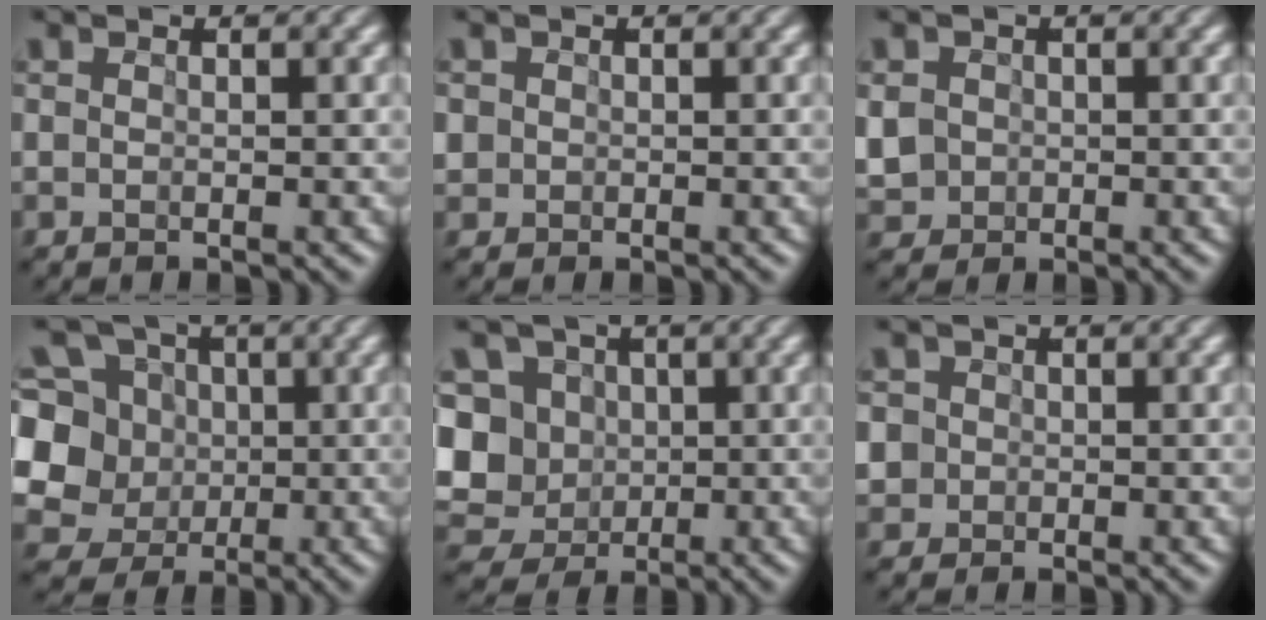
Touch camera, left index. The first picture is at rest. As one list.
[{"total": 2.3, "force": [0.2, 2.2, 0.6], "torque": [-0.013, 0.025, -0.002]}, {"total": 4.1, "force": [-0.8, 3.8, 1.2], "torque": [-0.047, 0.011, -0.011]}, {"total": 10.6, "force": [0.7, 9.6, 4.3], "torque": [-0.166, 0.027, 0.009]}, {"total": 12.7, "force": [1.1, 11.5, 5.1], "torque": [-0.159, 0.023, 0.010]}, {"total": 5.1, "force": [-0.1, 4.9, 1.5], "torque": [-0.049, 0.027, -0.018]}]